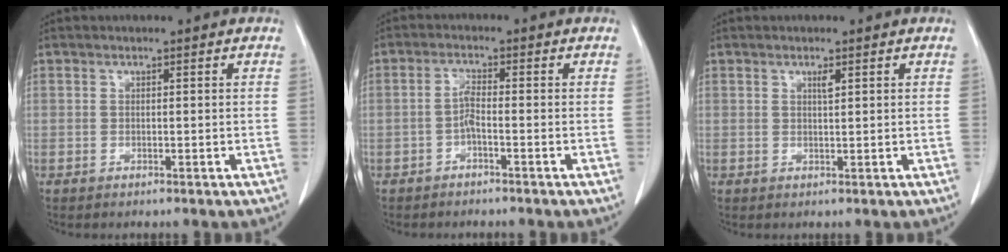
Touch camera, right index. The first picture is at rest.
{"total": 2.2, "force": [-1.0, 0.2, 1.9], "torque": [-0.038, 0.002, -0.022]}
{"total": 1.0, "force": [0.6, 0.1, 0.9], "torque": [-0.018, -0.003, 0.010]}